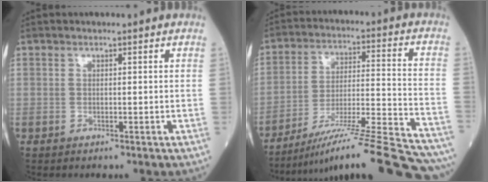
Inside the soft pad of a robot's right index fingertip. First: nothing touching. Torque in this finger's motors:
{"motor_torque": [-0.44, -1.07, 0.43, 0.08]}